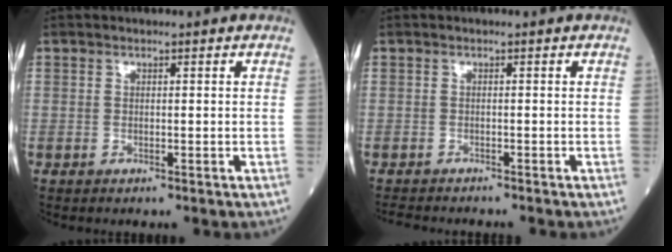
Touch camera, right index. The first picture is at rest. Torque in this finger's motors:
{"motor_torque": [-2.14, 0.00, -1.05, -0.21]}